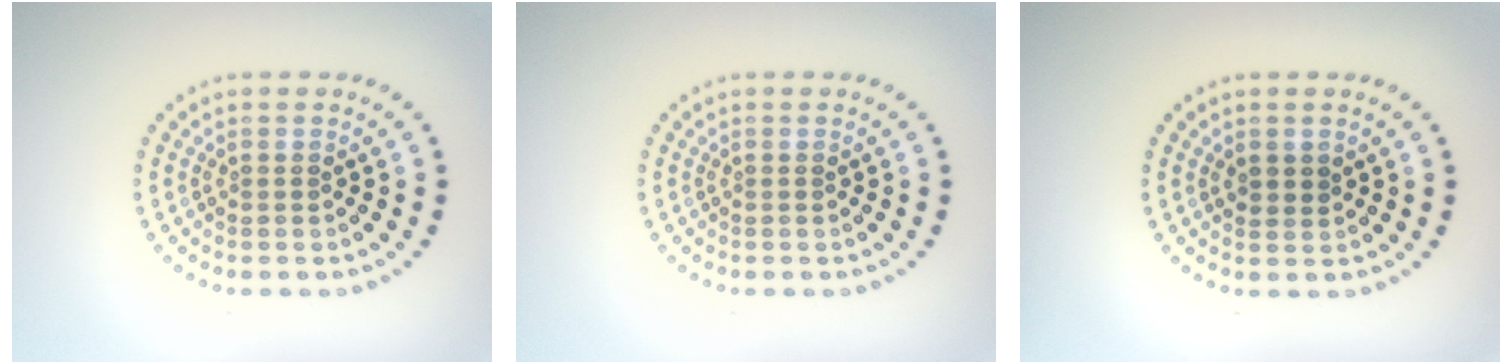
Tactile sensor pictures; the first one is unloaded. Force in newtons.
{"total": 0.0}
{"total": 1.3, "press": 1.2, "slide": 0.5}